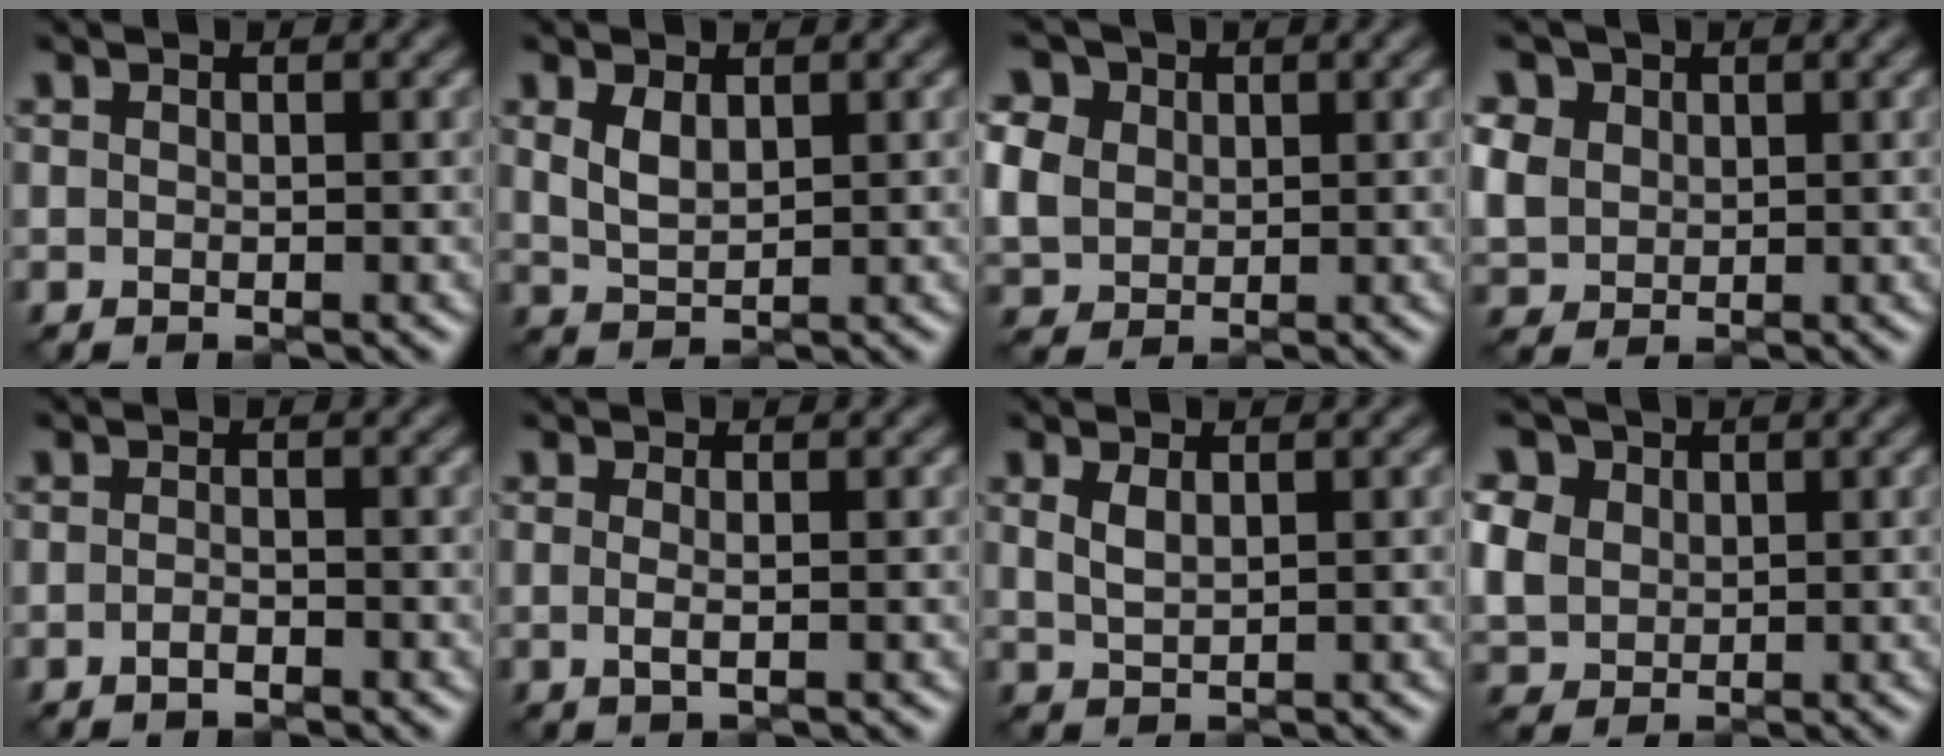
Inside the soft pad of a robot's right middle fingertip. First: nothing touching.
{"total": 2.2, "force": [1.0, 1.2, 1.6], "torque": [-0.040, -0.003, 0.026]}
{"total": 9.4, "force": [3.8, 7.4, 4.5], "torque": [-0.117, 0.026, 0.057]}
{"total": 5.5, "force": [2.4, 4.4, 2.4], "torque": [-0.093, 0.016, 0.045]}
{"total": 1.1, "force": [-0.7, 0.3, 0.7], "torque": [-0.016, 0.000, -0.013]}
{"total": 1.2, "force": [-0.1, 0.4, 1.2], "torque": [-0.024, -0.004, -0.005]}
{"total": 1.6, "force": [0.8, 0.6, 1.2], "torque": [-0.029, -0.002, 0.020]}
{"total": 8.5, "force": [3.6, 6.6, 3.9], "torque": [-0.112, 0.025, 0.055]}